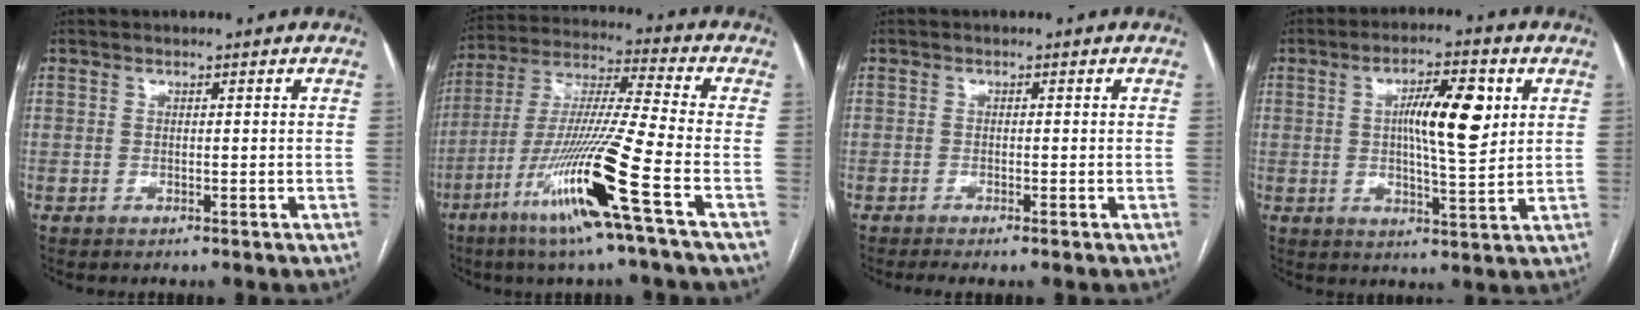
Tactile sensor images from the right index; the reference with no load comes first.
{"total": 17.2, "force": [-7.8, -1.5, 15.2], "torque": [-0.313, -0.029, -0.149]}
{"total": 2.3, "force": [-1.7, 0.1, 1.6], "torque": [-0.026, -0.004, -0.028]}
{"total": 9.7, "force": [2.3, 1.9, 9.2], "torque": [-0.156, 0.008, 0.038]}